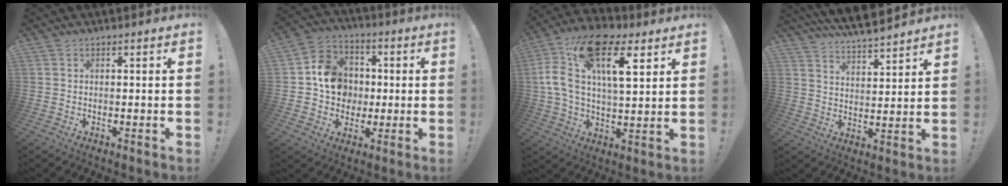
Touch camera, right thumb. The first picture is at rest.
{"total": 12.7, "force": [0.3, 11.4, 5.4], "torque": [-0.068, 0.013, 0.020]}
{"total": 19.2, "force": [8.3, 9.0, 14.8], "torque": [-0.284, -0.035, 0.133]}
{"total": 8.3, "force": [7.7, 1.5, 2.8], "torque": [-0.065, -0.058, 0.141]}